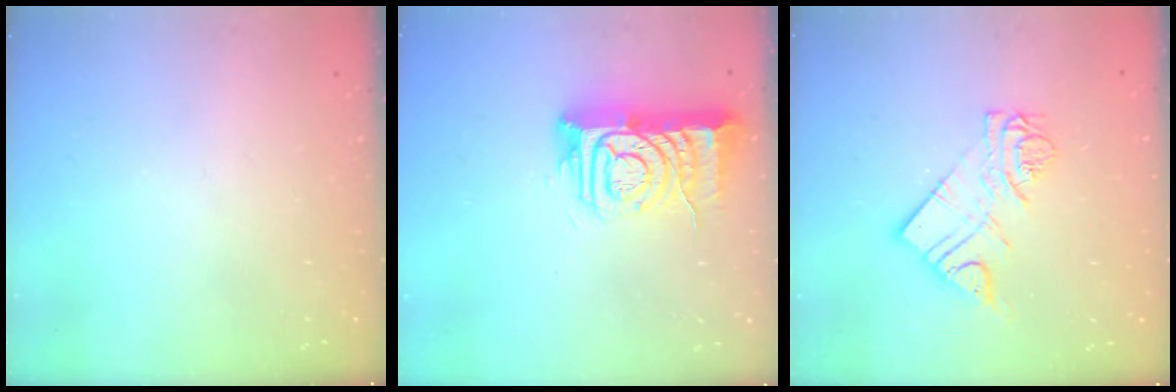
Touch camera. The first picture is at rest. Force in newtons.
{"total": 12.4, "press": 12.3, "slide": 1.3}
{"total": 9.7, "press": 9.6, "slide": 0.9}